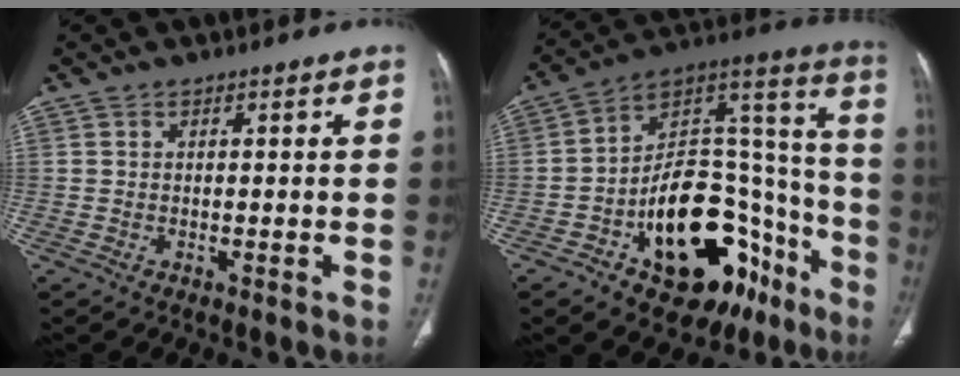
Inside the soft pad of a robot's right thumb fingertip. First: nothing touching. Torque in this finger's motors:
{"motor_torque": [4.19, 0.81, 1.24, -1.53, 0.15]}